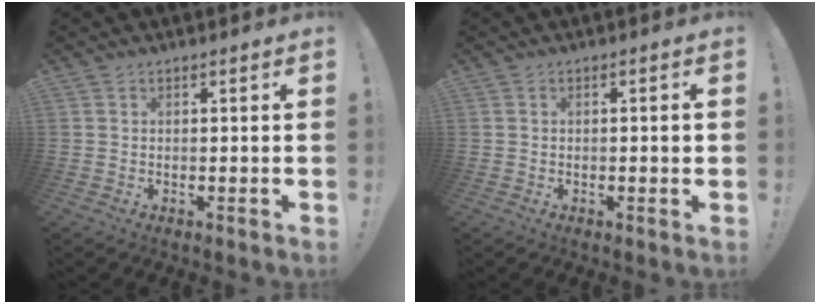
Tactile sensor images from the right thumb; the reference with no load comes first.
{"total": 1.6, "force": [-0.3, 0.1, 1.5], "torque": [-0.018, -0.001, -0.007]}